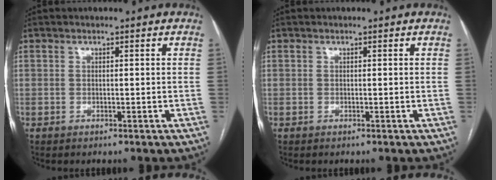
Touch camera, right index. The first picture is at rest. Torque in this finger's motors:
{"motor_torque": [0.00, 0.00, 0.00, 0.01]}